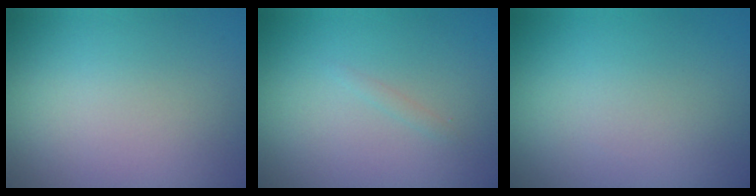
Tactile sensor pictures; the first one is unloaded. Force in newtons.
{"total": 0.6, "press": 0.6, "slide": 0.0}
{"total": 0.0}